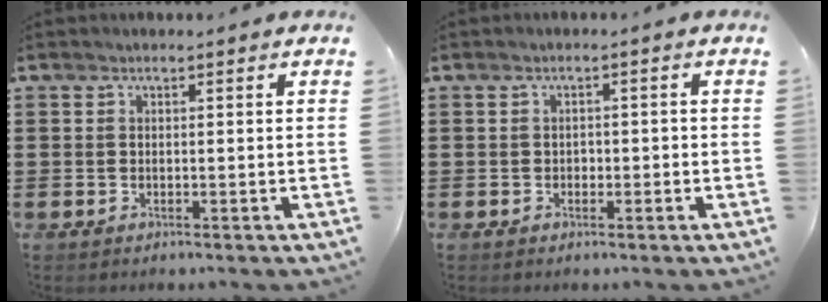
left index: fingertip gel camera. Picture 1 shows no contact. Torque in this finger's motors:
{"motor_torque": [0.03, 0.00, 0.06, 0.00]}